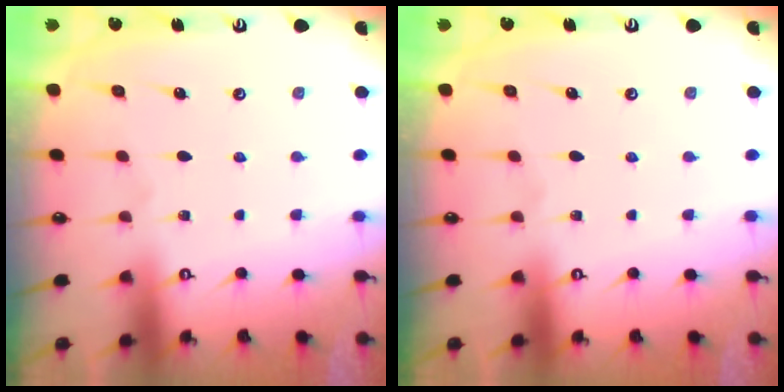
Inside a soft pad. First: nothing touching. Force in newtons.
{"total": 0.0}